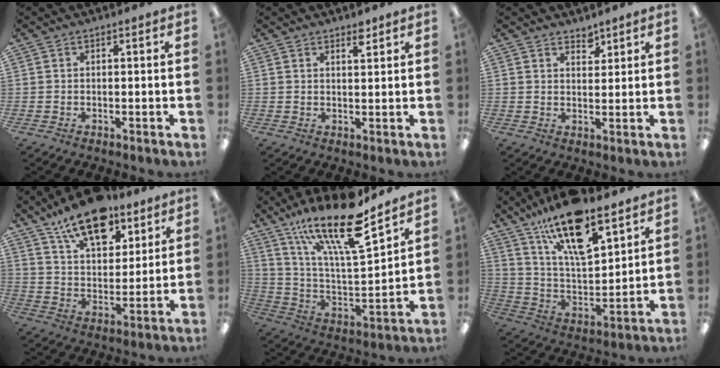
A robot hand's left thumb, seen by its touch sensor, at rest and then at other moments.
{"total": 2.8, "force": [2.3, 0.8, 1.4], "torque": [-0.016, -0.007, 0.038]}
{"total": 3.1, "force": [2.7, 1.3, 0.6], "torque": [0.010, -0.021, 0.046]}
{"total": 16.2, "force": [11.7, 7.4, 8.4], "torque": [-0.140, -0.059, 0.207]}
{"total": 22.7, "force": [15.9, 6.1, 15.0], "torque": [-0.265, -0.098, 0.268]}
{"total": 19.7, "force": [13.9, 6.8, 12.1], "torque": [-0.206, -0.075, 0.236]}